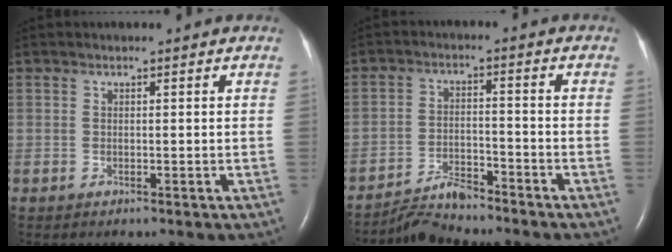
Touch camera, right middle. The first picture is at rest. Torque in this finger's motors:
{"motor_torque": [-0.14, -0.29, 0.04, 0.00]}